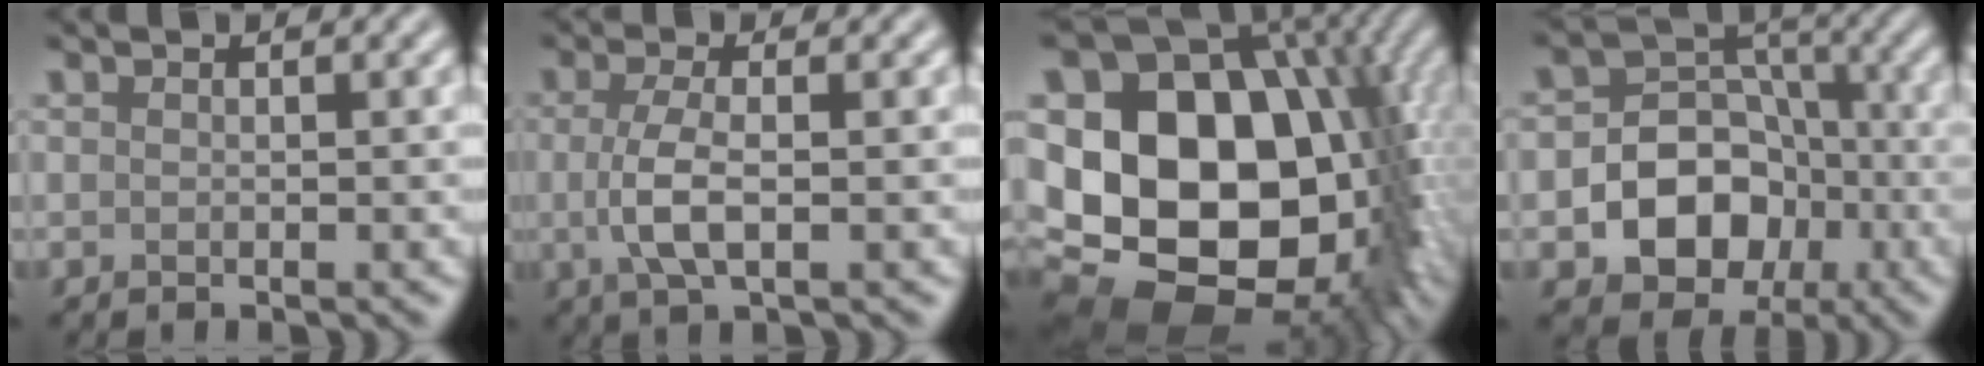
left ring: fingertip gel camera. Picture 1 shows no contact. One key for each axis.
{"total": 3.6, "fx": -0.2, "fy": 1.2, "fz": 3.3, "tx": -0.073, "ty": -0.003, "tz": -0.006}
{"total": 19.8, "fx": 0.1, "fy": 14.4, "fz": 13.6, "tx": -0.192, "ty": -0.009, "tz": 0.041}
{"total": 8.2, "fx": -2.4, "fy": 6.6, "fz": 4.2, "tx": -0.042, "ty": 0.001, "tz": -0.066}